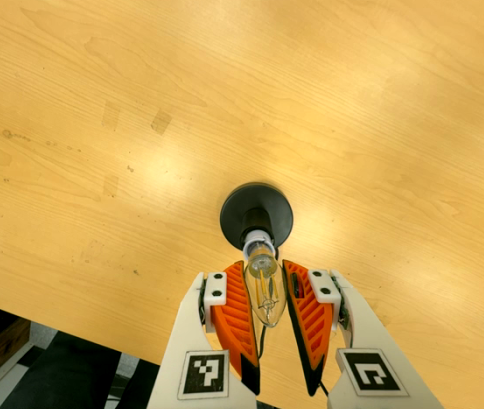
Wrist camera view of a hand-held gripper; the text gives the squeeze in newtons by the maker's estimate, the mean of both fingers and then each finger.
{"total": 13.7, "left": 15.5, "right": 11.9}